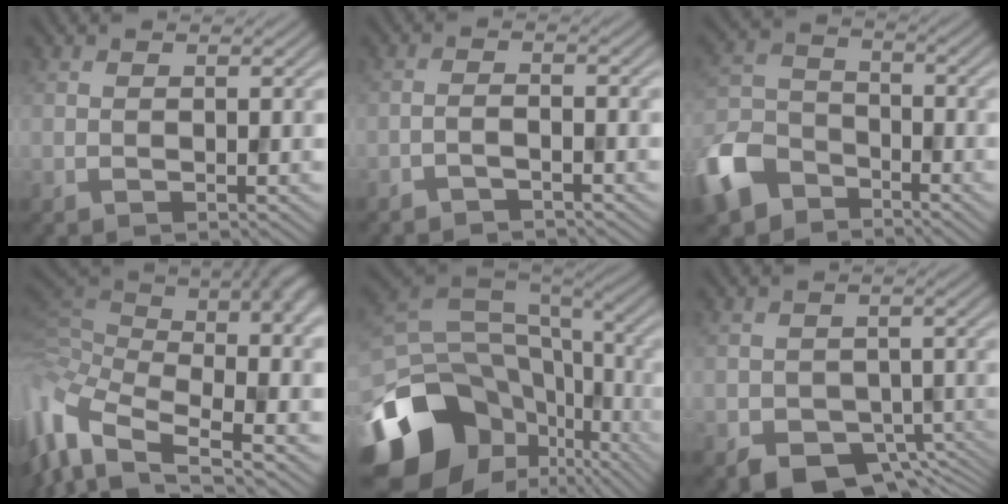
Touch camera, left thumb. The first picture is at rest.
{"total": 1.7, "force": [-1.6, 0.3, 0.6], "torque": [0.002, 0.006, -0.036]}
{"total": 9.0, "force": [-6.5, 5.2, 3.5], "torque": [-0.089, -0.014, -0.146]}
{"total": 14.5, "force": [-2.5, 7.8, 12.0], "torque": [-0.290, -0.020, -0.015]}
{"total": 20.5, "force": [-9.2, 15.4, 10.0], "torque": [-0.243, -0.042, -0.110]}
{"total": 6.2, "force": [-4.0, 4.1, 2.4], "torque": [-0.020, -0.030, -0.050]}